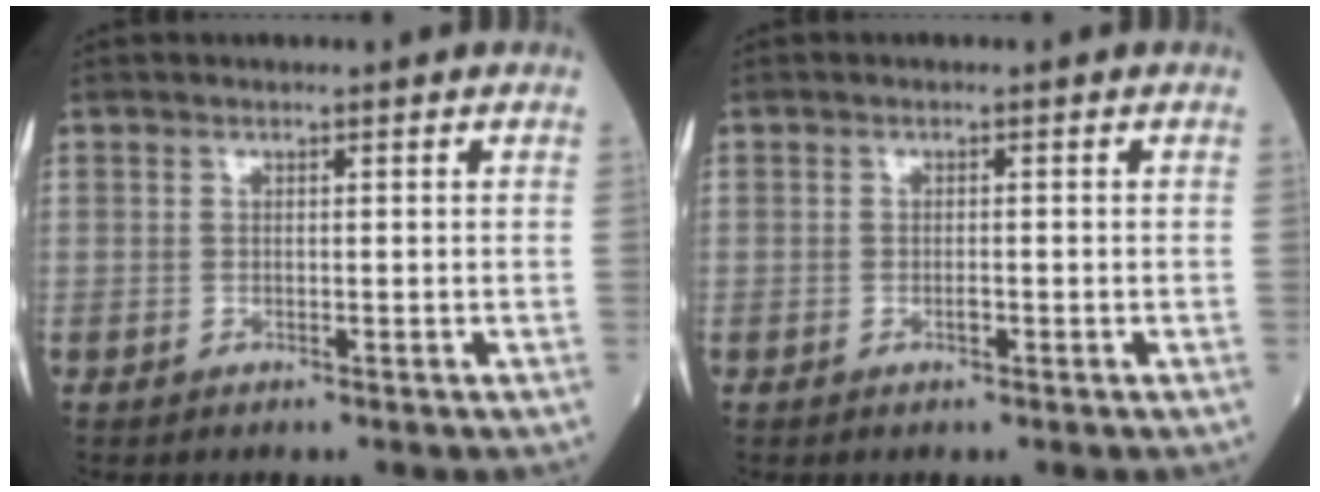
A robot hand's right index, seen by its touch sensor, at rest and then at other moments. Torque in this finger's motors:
{"motor_torque": [0.05, -0.01, 0.06, 0.00]}